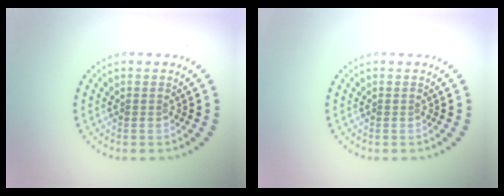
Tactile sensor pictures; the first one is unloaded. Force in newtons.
{"total": 0.0}